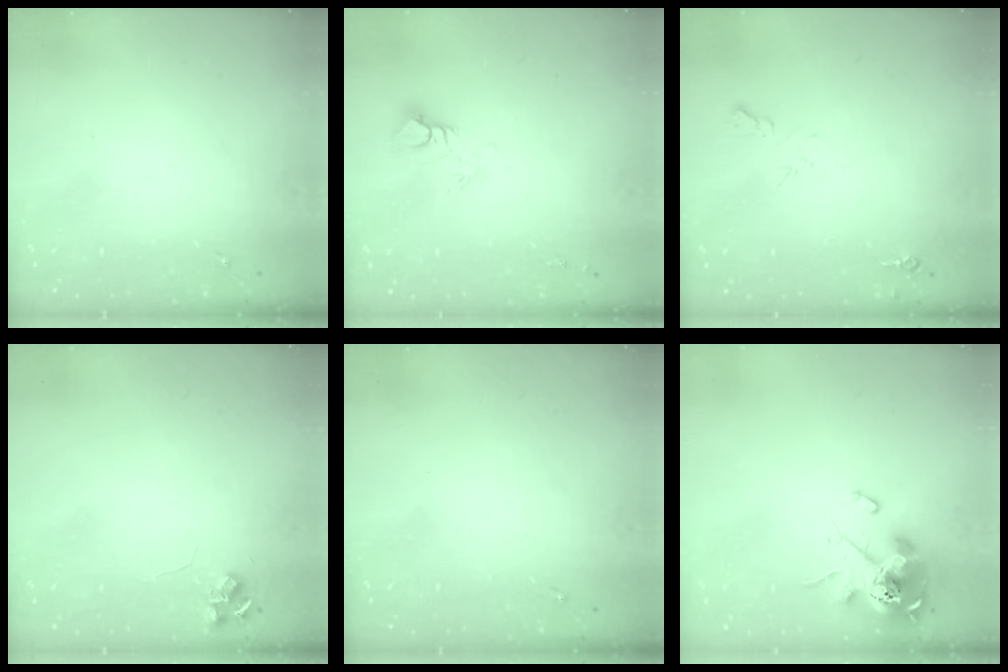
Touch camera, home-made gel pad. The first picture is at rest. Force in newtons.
{"total": 7.4, "press": 7.4, "slide": 0.8}
{"total": 6.4, "press": 6.3, "slide": 1.2}
{"total": 5.8, "press": 5.8, "slide": 0.8}
{"total": 0.0}
{"total": 14.0, "press": 13.9, "slide": 1.5}